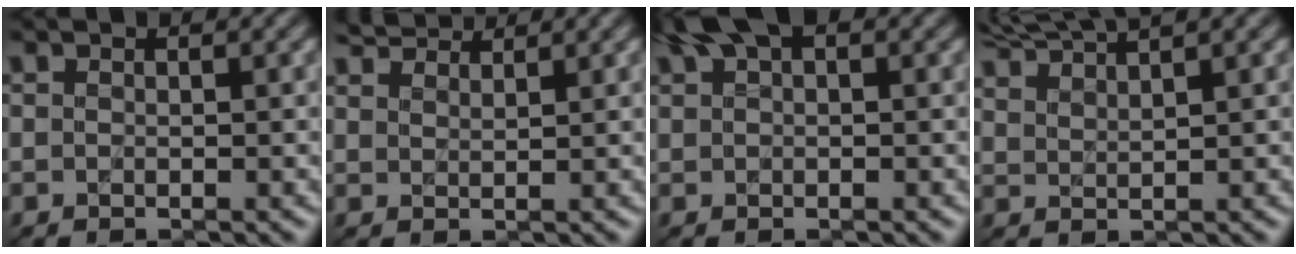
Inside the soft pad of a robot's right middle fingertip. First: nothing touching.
{"total": 3.4, "force": [3.4, 0.2, 0.2], "torque": [-0.005, 0.007, 0.055]}
{"total": 3.9, "force": [2.6, 1.3, 2.6], "torque": [-0.042, 0.014, 0.043]}
{"total": 5.2, "force": [4.9, 0.2, 1.6], "torque": [-0.030, 0.017, 0.072]}